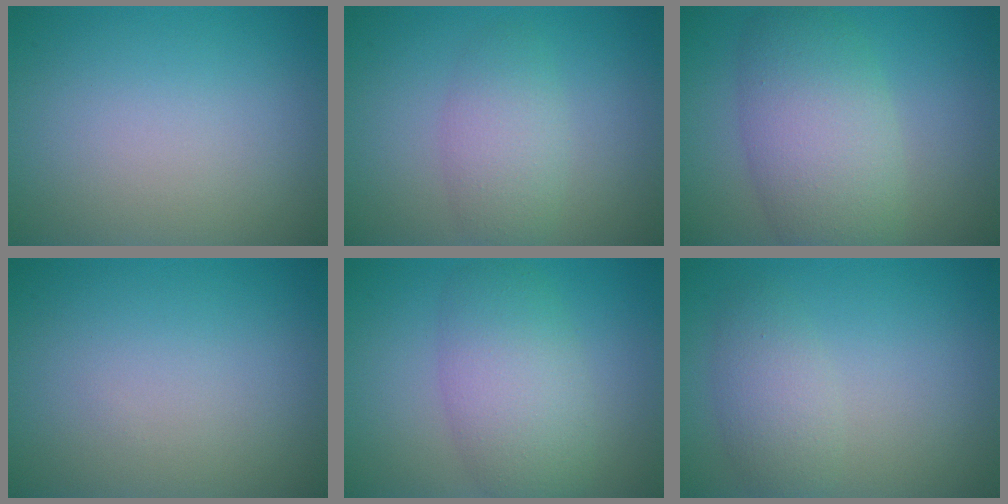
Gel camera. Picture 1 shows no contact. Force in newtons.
{"total": 3.1, "press": 3.1, "slide": 0.1}
{"total": 7.0, "press": 7.0, "slide": 0.4}
{"total": 0.0}
{"total": 5.5, "press": 5.5, "slide": 0.4}
{"total": 2.6, "press": 2.6, "slide": 0.1}